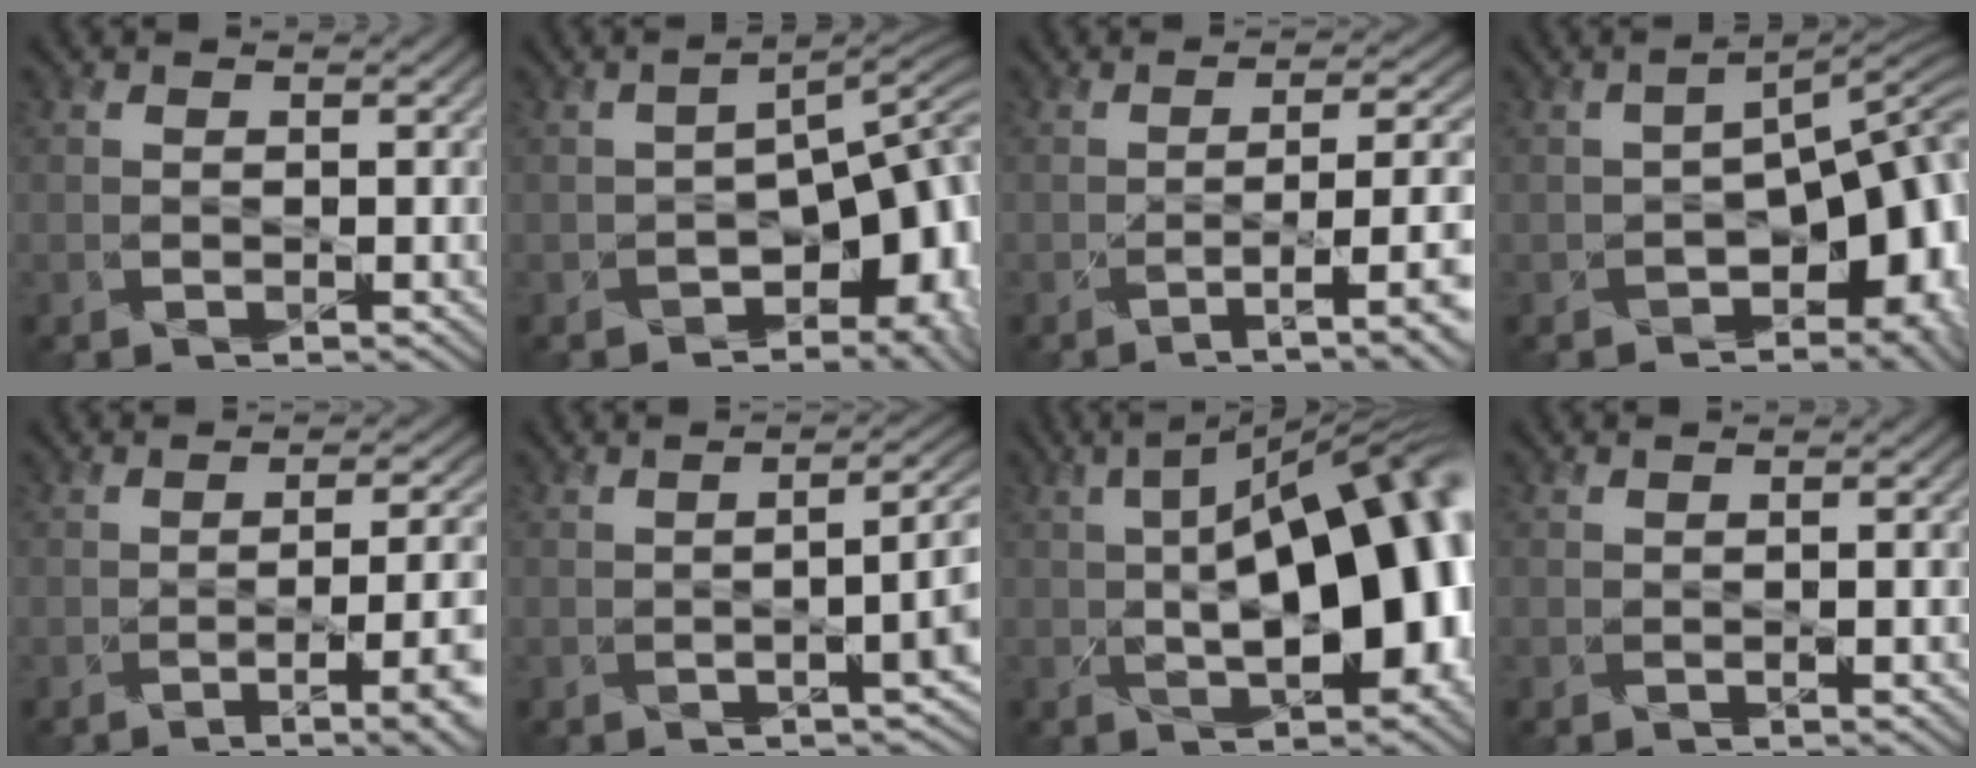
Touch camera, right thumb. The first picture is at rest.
{"total": 9.1, "force": [-4.4, 4.1, 6.8], "torque": [-0.079, -0.015, -0.059]}
{"total": 7.1, "force": [-1.7, 2.0, 6.6], "torque": [-0.103, -0.004, -0.022]}
{"total": 10.0, "force": [-4.2, 5.0, 7.6], "torque": [-0.082, -0.021, -0.050]}
{"total": 7.9, "force": [-2.2, 2.4, 7.2], "torque": [-0.098, -0.008, -0.026]}
{"total": 5.1, "force": [-0.3, 1.9, 4.7], "torque": [-0.054, 0.000, -0.003]}
{"total": 17.4, "force": [-0.3, 7.4, 15.8], "torque": [-0.210, 0.006, -0.012]}
{"total": 1.8, "force": [-0.3, 0.5, 1.7], "torque": [-0.019, 0.006, -0.008]}